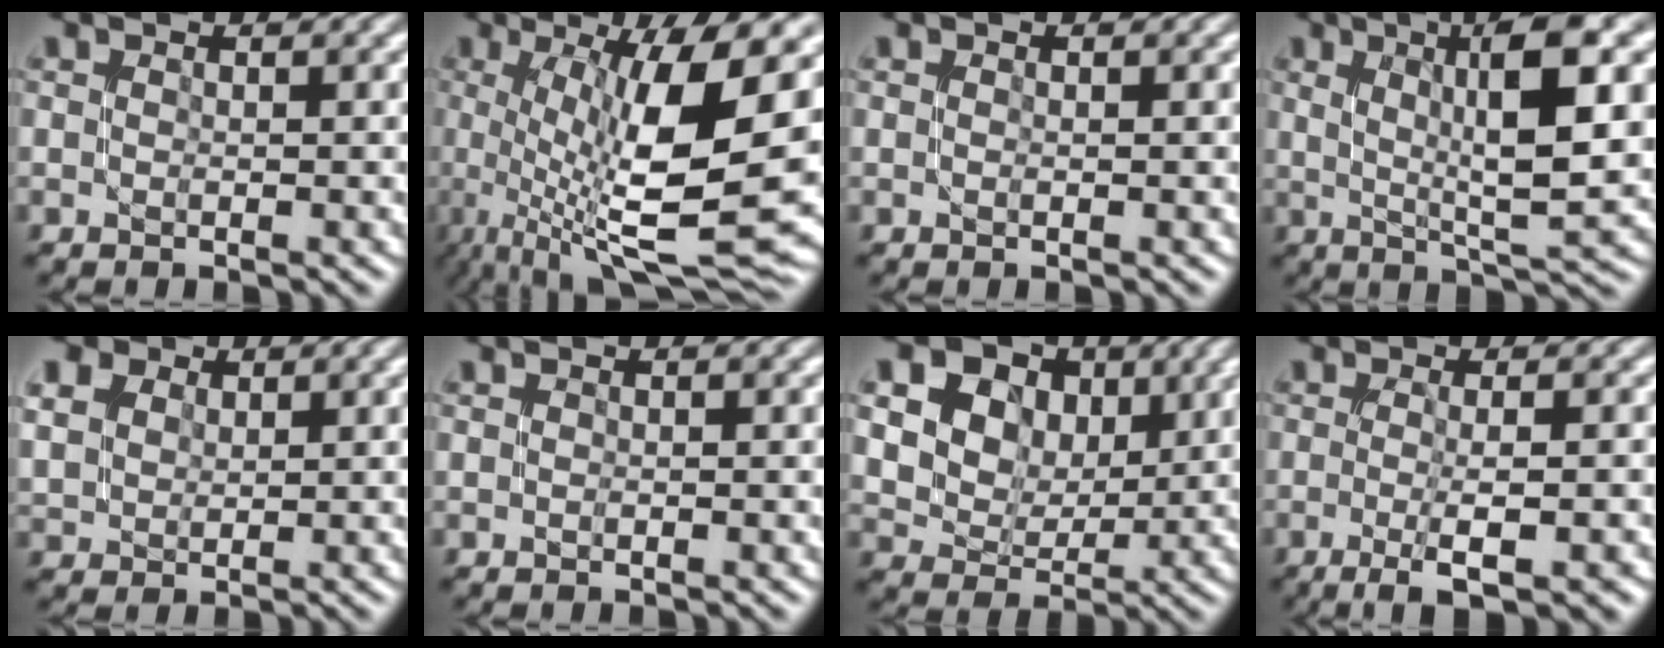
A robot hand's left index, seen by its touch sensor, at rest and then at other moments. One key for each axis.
{"total": 13.2, "fx": 0.3, "fy": 3.4, "fz": 12.8, "tx": -0.210, "ty": -0.009, "tz": 0.008}
{"total": 0.0}
{"total": 9.0, "fx": 2.1, "fy": 1.8, "fz": 8.6, "tx": -0.130, "ty": 0.004, "tz": 0.038}
{"total": 7.4, "fx": 3.9, "fy": 5.1, "fz": 3.5, "tx": -0.110, "ty": 0.027, "tz": 0.061}
{"total": 0.0}
{"total": 18.9, "fx": 8.0, "fy": 14.8, "fz": 8.7, "tx": -0.207, "ty": 0.037, "tz": 0.134}
{"total": 4.7, "fx": -1.3, "fy": 1.2, "fz": 4.4, "tx": -0.061, "ty": -0.004, "tz": -0.018}